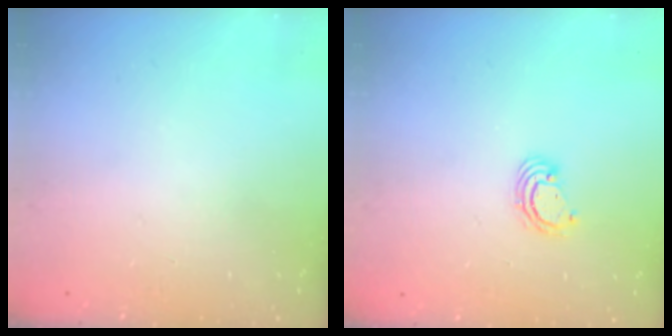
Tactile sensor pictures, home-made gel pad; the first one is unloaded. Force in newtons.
{"total": 3.8, "press": 3.8, "slide": 0.1}